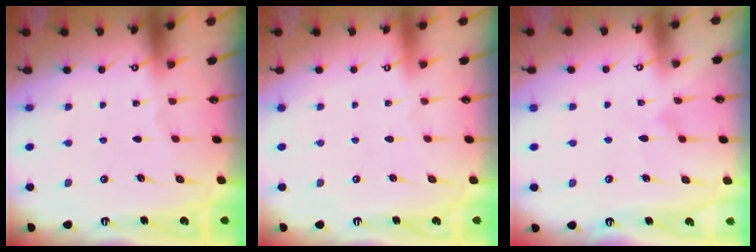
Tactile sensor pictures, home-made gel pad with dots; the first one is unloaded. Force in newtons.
{"total": 4.0, "press": 4.0, "slide": 0.1}
{"total": 8.1, "press": 8.1, "slide": 0.3}